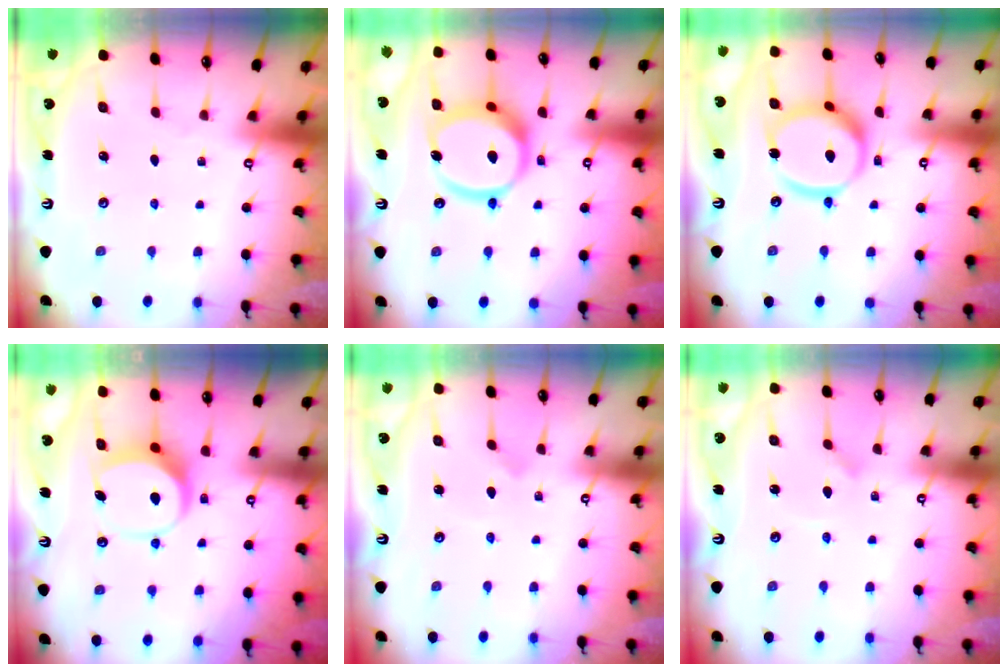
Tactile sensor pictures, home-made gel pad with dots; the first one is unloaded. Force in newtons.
{"total": 15.6, "press": 15.5, "slide": 2.0}
{"total": 13.4, "press": 13.3, "slide": 1.4}
{"total": 7.2, "press": 7.2, "slide": 0.9}
{"total": 2.2, "press": 2.2, "slide": 0.1}
{"total": 2.2, "press": 2.2, "slide": 0.1}